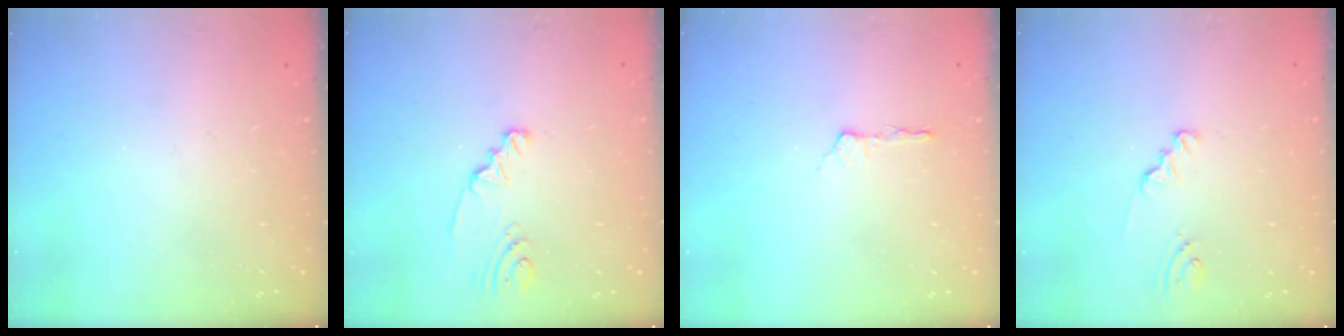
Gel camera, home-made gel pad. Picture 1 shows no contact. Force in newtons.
{"total": 2.3, "press": 2.3, "slide": 0.3}
{"total": 2.9, "press": 2.4, "slide": 1.6}
{"total": 1.3, "press": 1.3, "slide": 0.1}